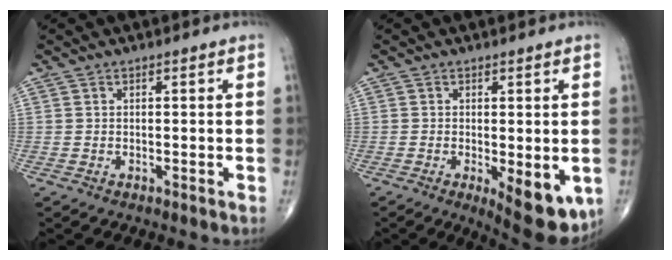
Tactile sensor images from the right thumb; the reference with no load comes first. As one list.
[{"total": 9.2, "force": [-2.5, 3.5, 8.1], "torque": [-0.099, -0.019, -0.027]}]